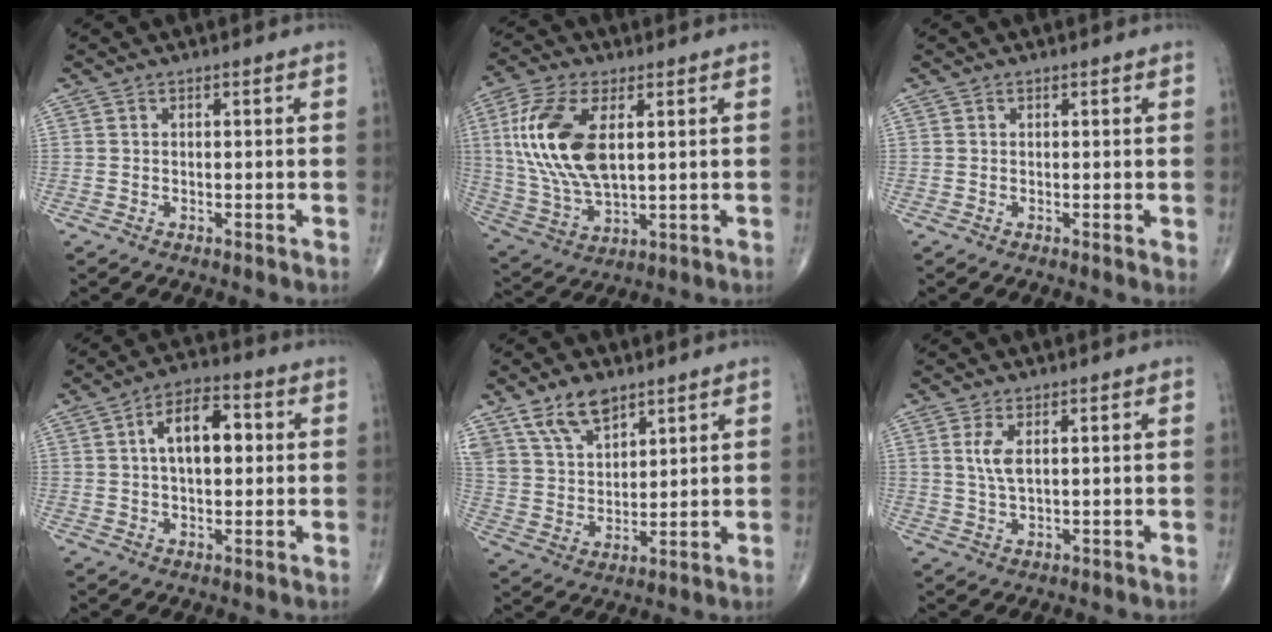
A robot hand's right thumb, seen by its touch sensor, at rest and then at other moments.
{"total": 16.7, "force": [3.5, 8.3, 14.1], "torque": [-0.302, -0.007, 0.073]}
{"total": 0.8, "force": [0.2, 0.3, 0.7], "torque": [-0.015, -0.004, 0.001]}
{"total": 11.4, "force": [1.9, 6.1, 9.5], "torque": [-0.137, 0.018, 0.025]}
{"total": 10.0, "force": [6.8, 5.2, 5.2], "torque": [-0.081, -0.031, 0.138]}
{"total": 3.8, "force": [1.1, 1.4, 3.3], "torque": [-0.077, -0.003, 0.028]}